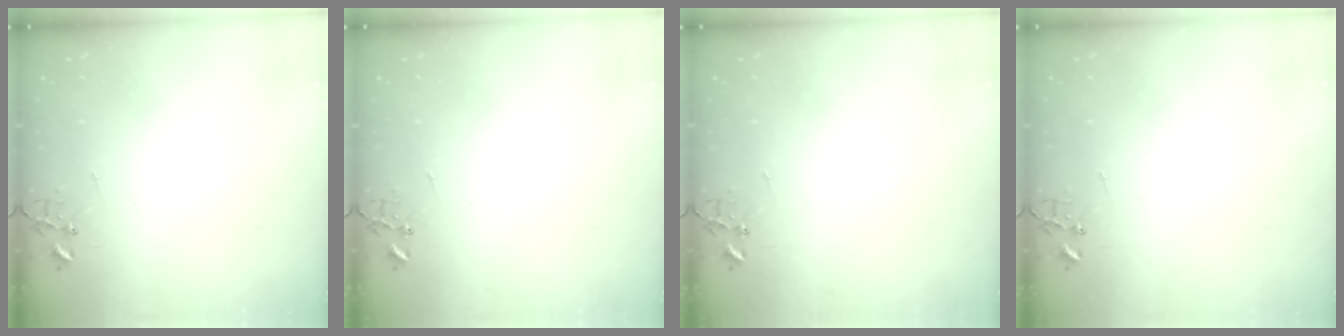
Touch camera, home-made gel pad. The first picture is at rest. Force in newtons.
{"total": 0.0}
{"total": 0.0}
{"total": 0.0}